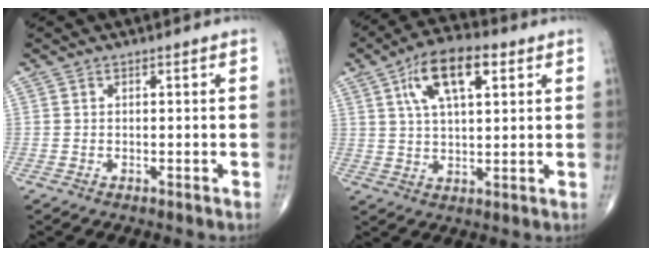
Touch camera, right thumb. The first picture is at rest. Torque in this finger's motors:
{"motor_torque": [0.49, 1.37, 1.16, 0.43, 0.11]}